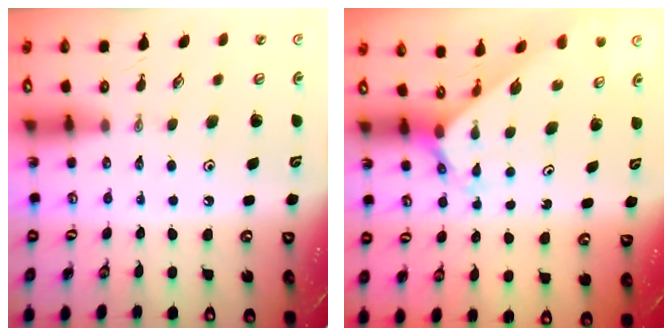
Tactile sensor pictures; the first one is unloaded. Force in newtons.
{"total": 1.9, "press": 1.9, "slide": 0.1}